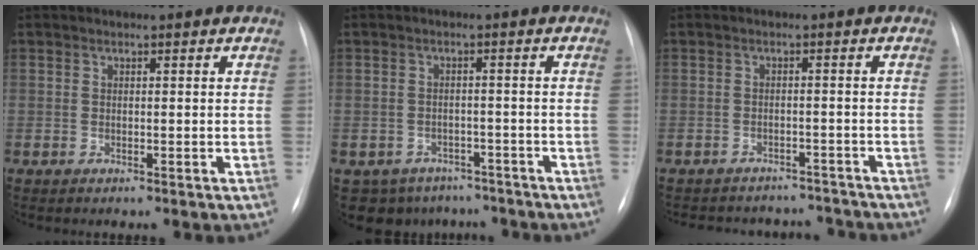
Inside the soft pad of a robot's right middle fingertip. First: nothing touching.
{"total": 8.6, "force": [-6.4, 5.7, 1.3], "torque": [-0.021, 0.015, -0.075]}
{"total": 11.2, "force": [-10.5, 3.9, 1.4], "torque": [-0.026, 0.023, -0.120]}